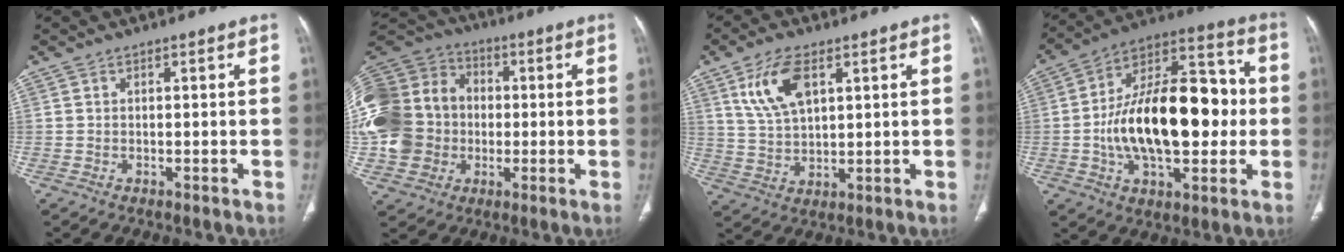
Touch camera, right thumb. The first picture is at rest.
{"total": 22.0, "force": [-1.4, 18.5, 12.0], "torque": [-0.267, 0.037, -0.022]}
{"total": 9.7, "force": [4.3, 4.8, 7.2], "torque": [-0.138, -0.011, 0.090]}
{"total": 25.4, "force": [-1.3, 13.3, 21.6], "torque": [-0.335, 0.034, -0.020]}